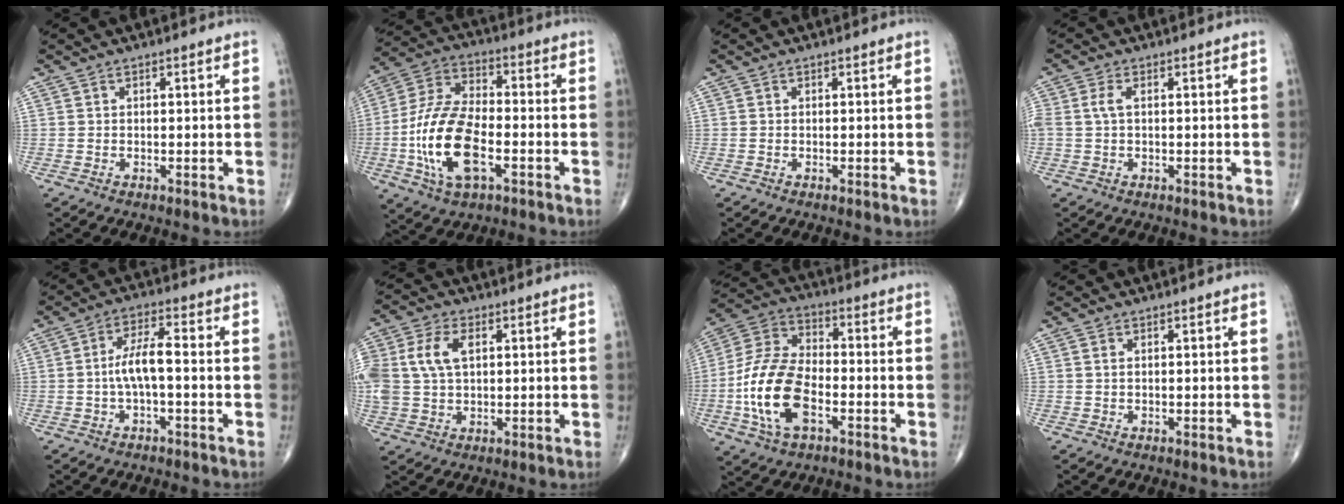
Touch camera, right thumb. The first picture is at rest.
{"total": 16.8, "force": [-4.6, 8.2, 13.9], "torque": [-0.282, 0.022, -0.086]}
{"total": 0.0}
{"total": 2.7, "force": [0.4, 1.4, 2.3], "torque": [-0.067, 0.010, 0.007]}
{"total": 6.0, "force": [-0.9, 1.8, 5.6], "torque": [-0.113, 0.023, -0.020]}
{"total": 12.6, "force": [2.7, 8.1, 9.2], "torque": [-0.226, 0.006, 0.052]}
{"total": 15.9, "force": [-4.6, 8.7, 12.5], "torque": [-0.256, 0.025, -0.091]}
{"total": 0.5, "force": [0.2, 0.2, 0.5], "torque": [-0.011, 0.005, 0.005]}